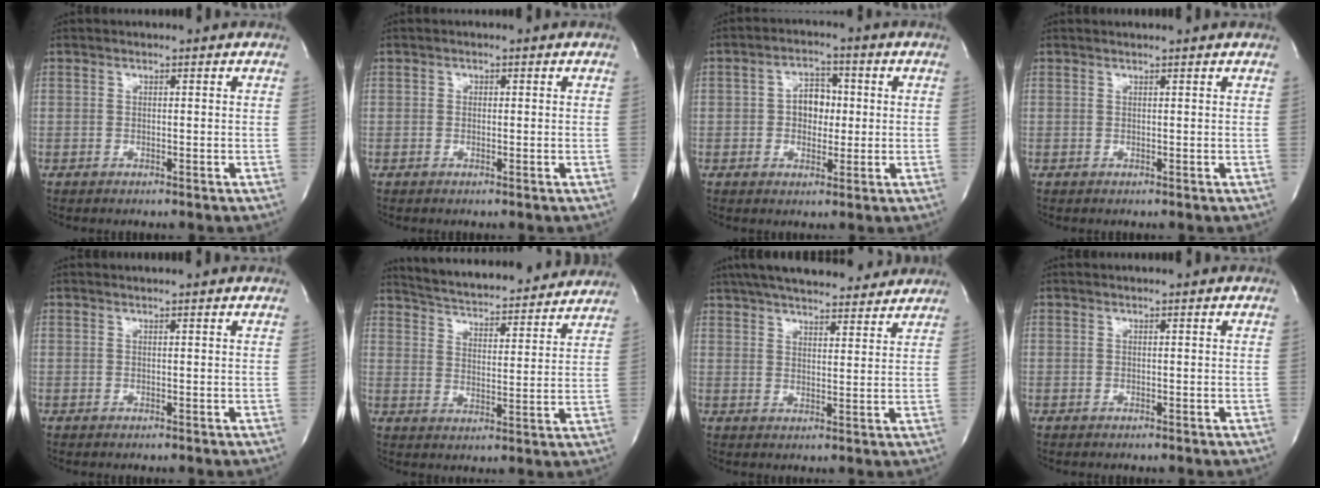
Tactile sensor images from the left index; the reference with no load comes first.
{"total": 0.7, "force": [-0.1, 0.6, 0.3], "torque": [-0.006, 0.000, -0.004]}
{"total": 5.2, "force": [0.1, 3.5, 3.7], "torque": [-0.064, 0.013, 0.001]}
{"total": 1.8, "force": [1.7, 0.0, 0.6], "torque": [-0.013, 0.014, 0.020]}
{"total": 2.8, "force": [2.7, -0.1, 1.0], "torque": [-0.016, 0.016, 0.029]}
{"total": 22.4, "force": [21.0, 3.8, 6.8], "torque": [-0.111, -0.008, 0.280]}
{"total": 20.9, "force": [18.1, 4.8, 9.2], "torque": [-0.160, 0.040, 0.253]}
{"total": 0.8, "force": [0.7, 0.1, 0.3], "torque": [-0.006, 0.012, 0.010]}